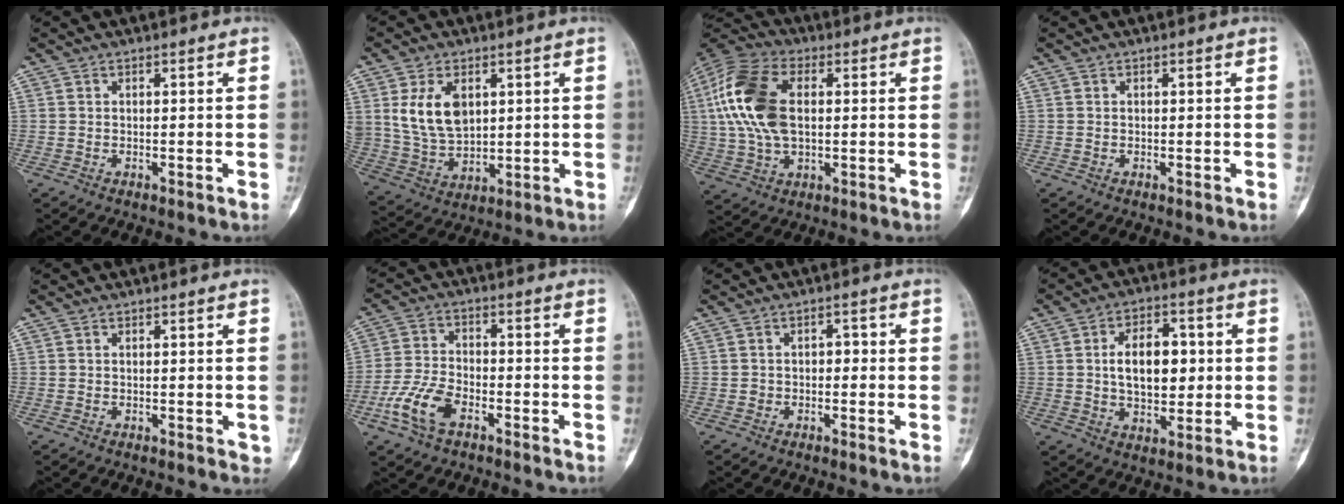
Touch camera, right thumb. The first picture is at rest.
{"total": 11.2, "force": [3.4, 7.2, 7.9], "torque": [-0.135, -0.014, 0.081]}
{"total": 17.1, "force": [2.3, 9.9, 13.7], "torque": [-0.291, 0.014, 0.040]}
{"total": 0.0}
{"total": 0.7, "force": [0.1, 0.4, 0.5], "torque": [0.001, -0.001, 0.003]}
{"total": 8.9, "force": [-4.4, 4.8, 6.1], "torque": [-0.134, 0.020, -0.087]}
{"total": 2.1, "force": [-0.4, 1.8, 1.1], "torque": [0.006, 0.011, -0.012]}
{"total": 11.5, "force": [1.2, 6.9, 9.1], "torque": [-0.115, 0.003, 0.022]}